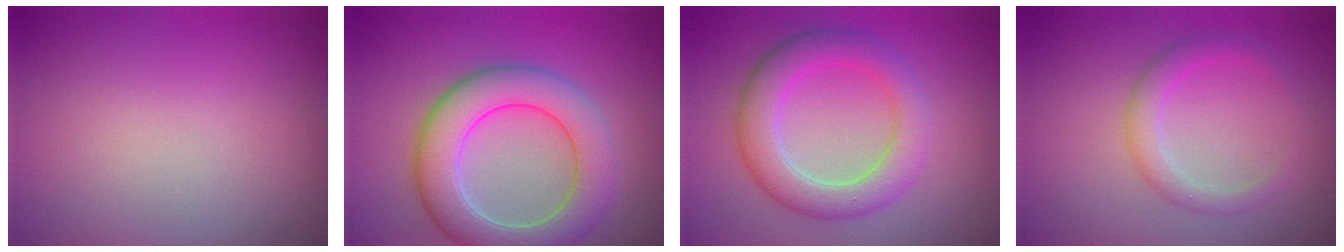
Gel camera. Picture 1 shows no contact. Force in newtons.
{"total": 7.3, "press": 7.3, "slide": 0.3}
{"total": 5.1, "press": 5.1, "slide": 0.1}
{"total": 2.4, "press": 2.3, "slide": 0.2}